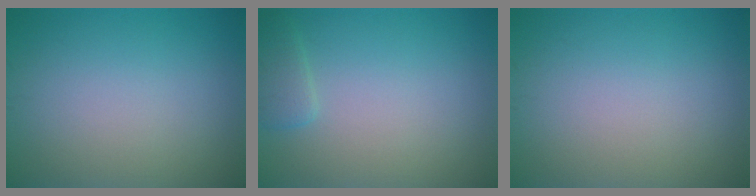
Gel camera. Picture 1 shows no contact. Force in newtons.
{"total": 1.6, "press": 1.5, "slide": 0.2}
{"total": 0.0}